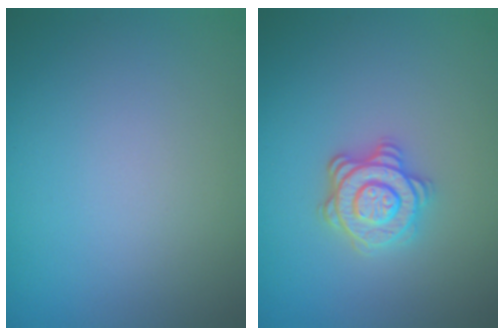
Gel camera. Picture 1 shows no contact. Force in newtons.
{"total": 3.5, "press": 3.0, "slide": 1.9}